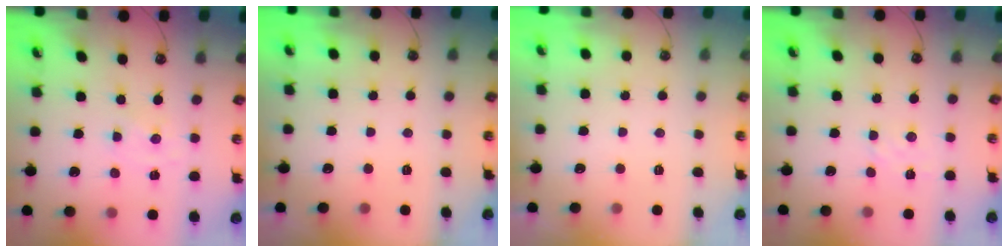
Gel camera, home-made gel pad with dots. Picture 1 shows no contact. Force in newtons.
{"total": 0.0}
{"total": 0.0}
{"total": 2.6, "press": 2.6, "slide": 0.4}